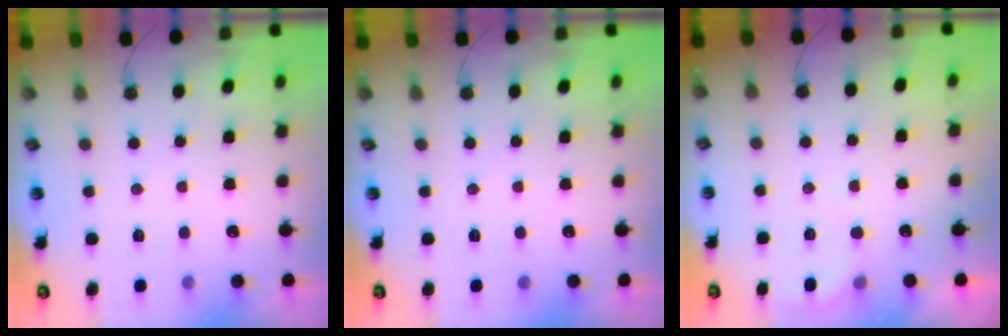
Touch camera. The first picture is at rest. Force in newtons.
{"total": 0.0}
{"total": 5.2, "press": 5.1, "slide": 1.0}